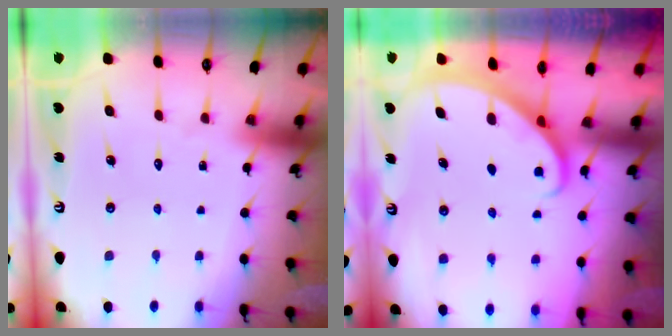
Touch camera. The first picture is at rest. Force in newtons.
{"total": 2.2, "press": 2.2, "slide": 0.2}